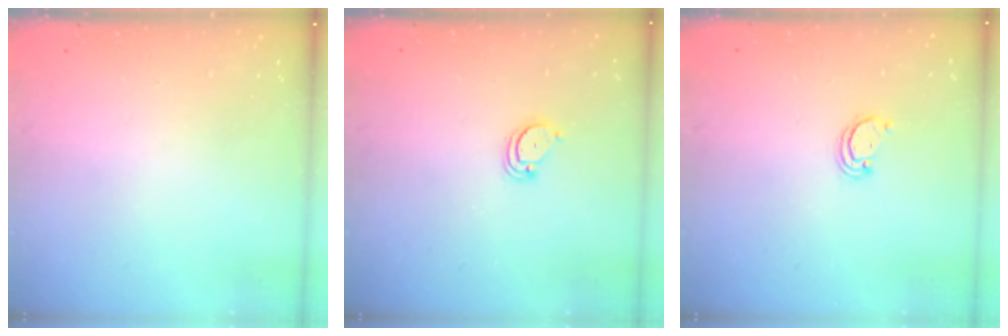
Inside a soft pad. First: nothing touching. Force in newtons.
{"total": 2.1, "press": 2.1, "slide": 0.1}
{"total": 2.2, "press": 2.2, "slide": 0.1}